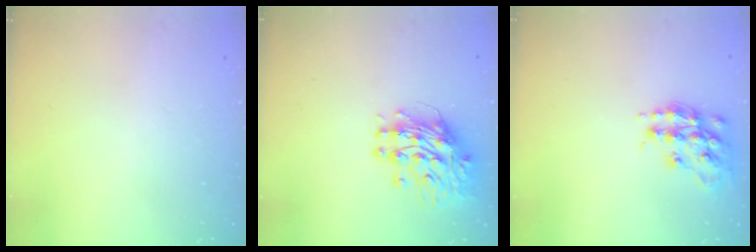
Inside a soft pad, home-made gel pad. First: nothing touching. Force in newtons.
{"total": 13.5, "press": 13.4, "slide": 1.4}
{"total": 15.1, "press": 15.0, "slide": 1.0}